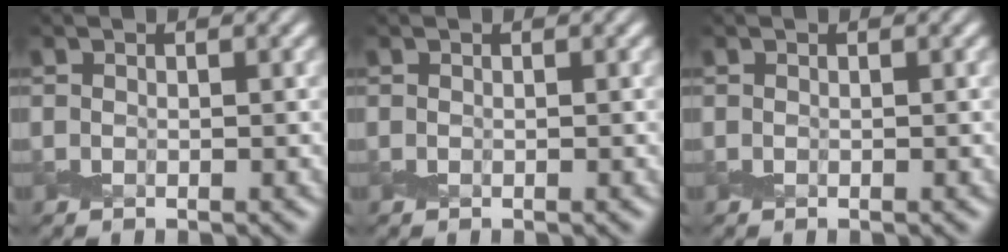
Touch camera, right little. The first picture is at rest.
{"total": 0.0}
{"total": 0.0}